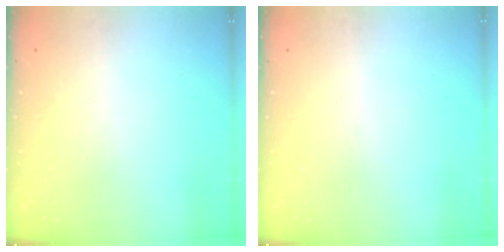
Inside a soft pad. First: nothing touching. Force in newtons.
{"total": 0.0}